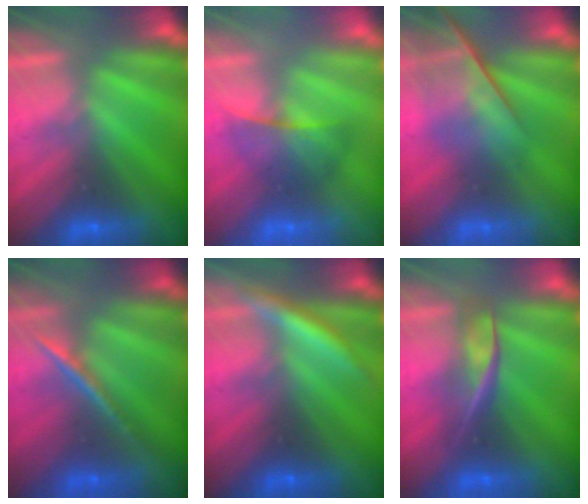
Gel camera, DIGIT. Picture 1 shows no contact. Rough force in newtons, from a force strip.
{"total": 2.3}
{"total": 4.7}
{"total": 1.8}
{"total": 3.4}
{"total": 2.3}